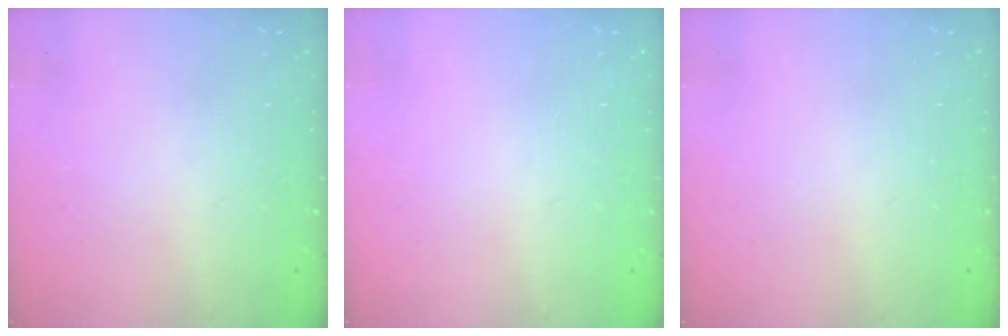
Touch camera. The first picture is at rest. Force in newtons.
{"total": 0.0}
{"total": 0.0}